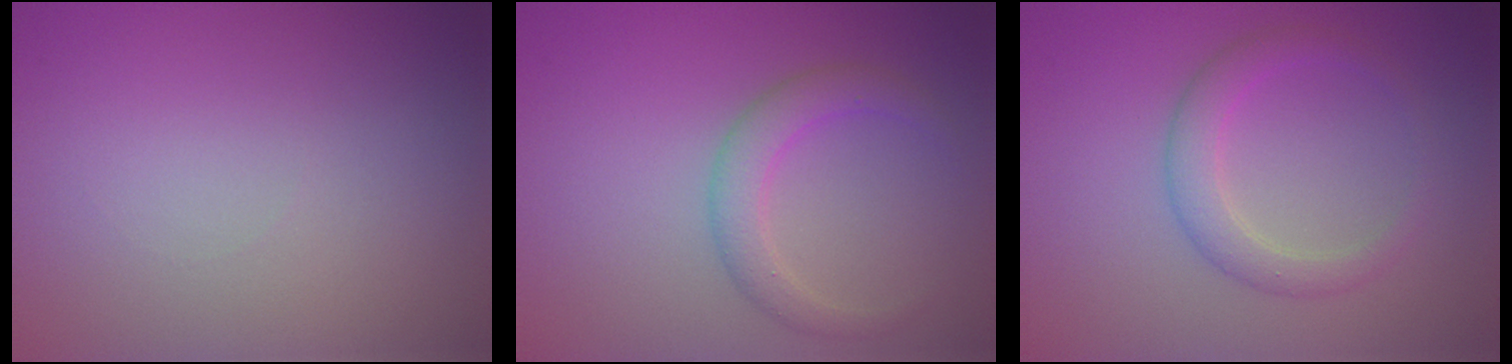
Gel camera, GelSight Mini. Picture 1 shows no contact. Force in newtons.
{"total": 2.0, "press": 2.0, "slide": 0.2}
{"total": 2.7, "press": 2.7, "slide": 0.1}